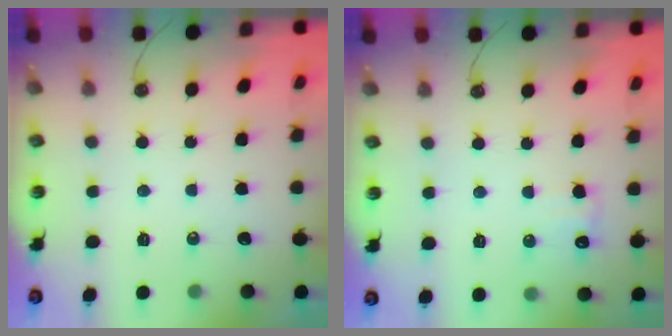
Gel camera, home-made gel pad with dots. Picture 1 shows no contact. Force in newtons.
{"total": 7.1, "press": 7.0, "slide": 1.2}